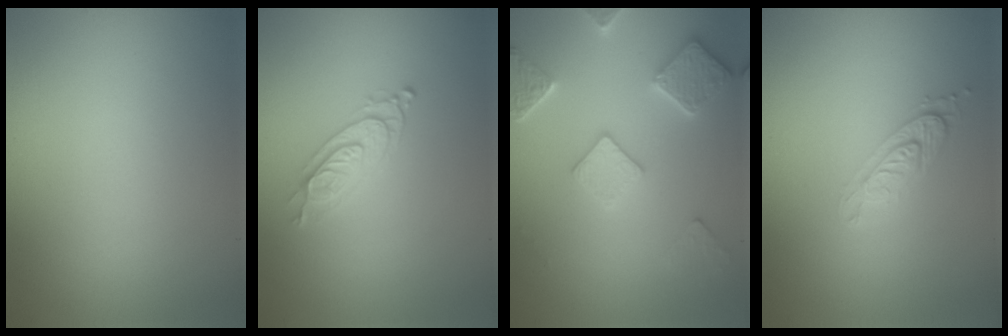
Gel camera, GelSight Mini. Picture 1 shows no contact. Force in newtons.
{"total": 2.5, "press": 2.1, "slide": 1.4}
{"total": 3.7, "press": 3.6, "slide": 0.8}
{"total": 2.1, "press": 1.9, "slide": 0.8}